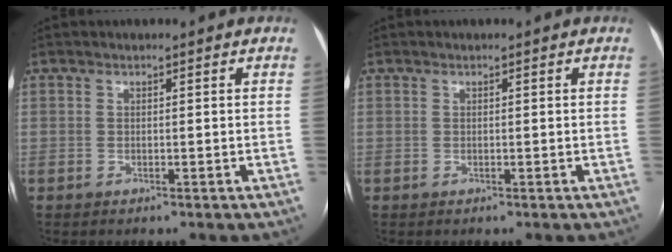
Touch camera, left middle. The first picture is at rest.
{"total": 0.0}